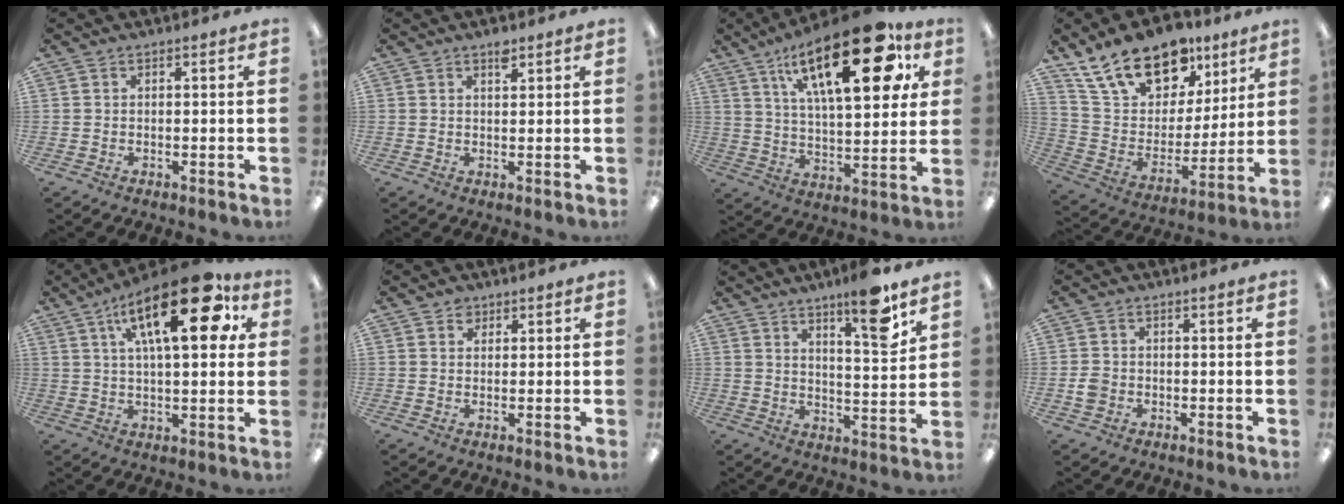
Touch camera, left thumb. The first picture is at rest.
{"total": 2.3, "force": [1.7, 0.8, 1.2], "torque": [-0.011, -0.008, 0.028]}
{"total": 27.8, "force": [13.8, 11.1, 21.4], "torque": [-0.317, -0.057, 0.218]}
{"total": 19.7, "force": [14.1, 11.1, 8.2], "torque": [-0.152, -0.082, 0.258]}
{"total": 22.5, "force": [9.6, 9.2, 18.2], "torque": [-0.276, -0.026, 0.140]}
{"total": 2.1, "force": [1.4, 1.5, 0.4], "torque": [-0.003, -0.002, 0.024]}
{"total": 12.2, "force": [8.5, 2.0, 8.5], "torque": [-0.118, -0.052, 0.133]}
{"total": 2.6, "force": [-0.5, 2.3, 1.2], "torque": [-0.020, 0.005, -0.010]}